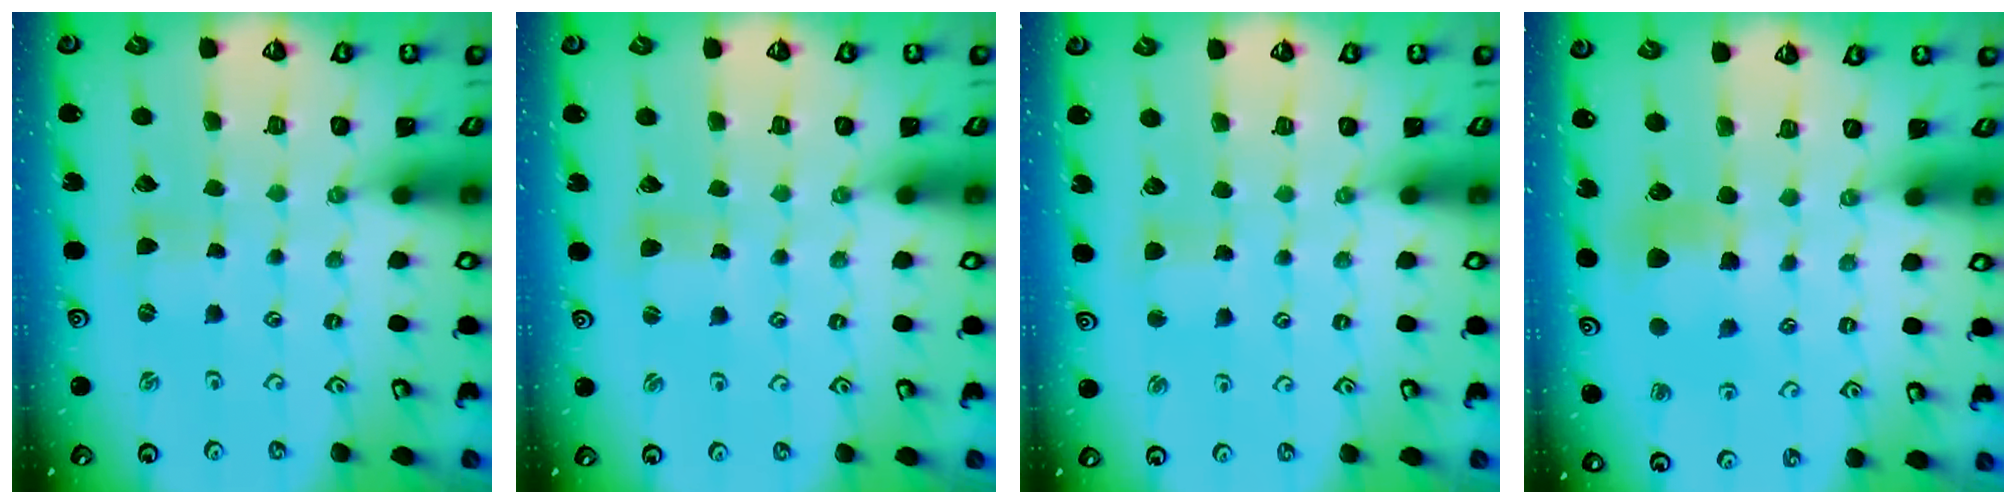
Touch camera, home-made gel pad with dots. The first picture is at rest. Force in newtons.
{"total": 2.2, "press": 2.2, "slide": 0.3}
{"total": 3.6, "press": 3.6, "slide": 0.4}
{"total": 6.7, "press": 6.7, "slide": 0.3}